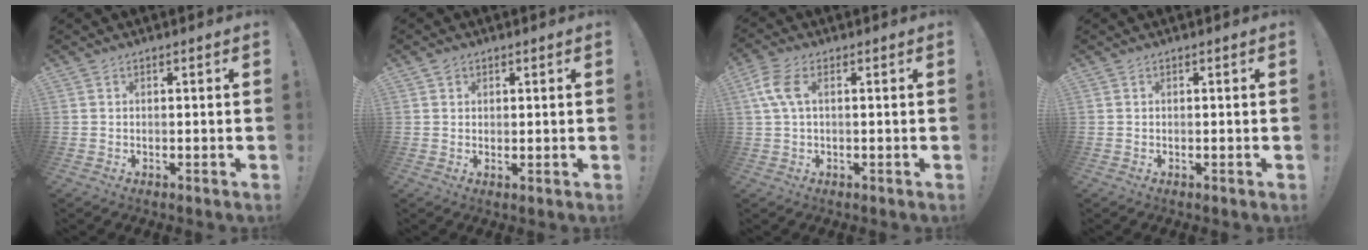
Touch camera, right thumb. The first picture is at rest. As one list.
[{"total": 1.2, "force": [0.9, 0.8, 0.2], "torque": [0.009, -0.006, 0.015]}, {"total": 6.6, "force": [1.5, 3.1, 5.6], "torque": [-0.118, 0.002, 0.031]}, {"total": 0.0}]